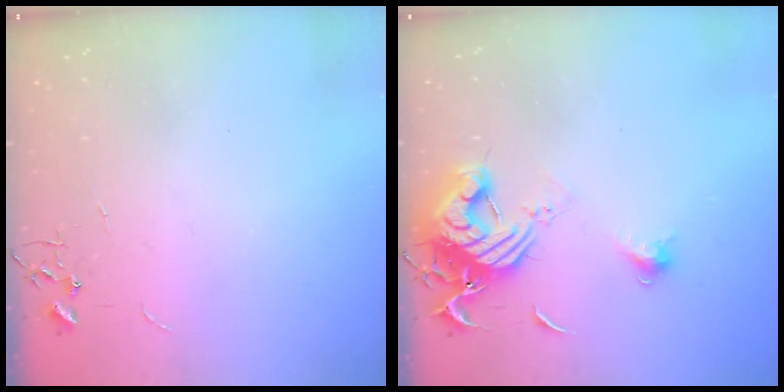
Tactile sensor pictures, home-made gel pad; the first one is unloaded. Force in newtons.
{"total": 12.5, "press": 12.4, "slide": 1.5}